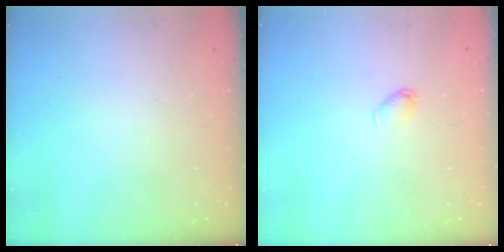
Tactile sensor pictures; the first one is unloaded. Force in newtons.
{"total": 2.5, "press": 2.5, "slide": 0.5}